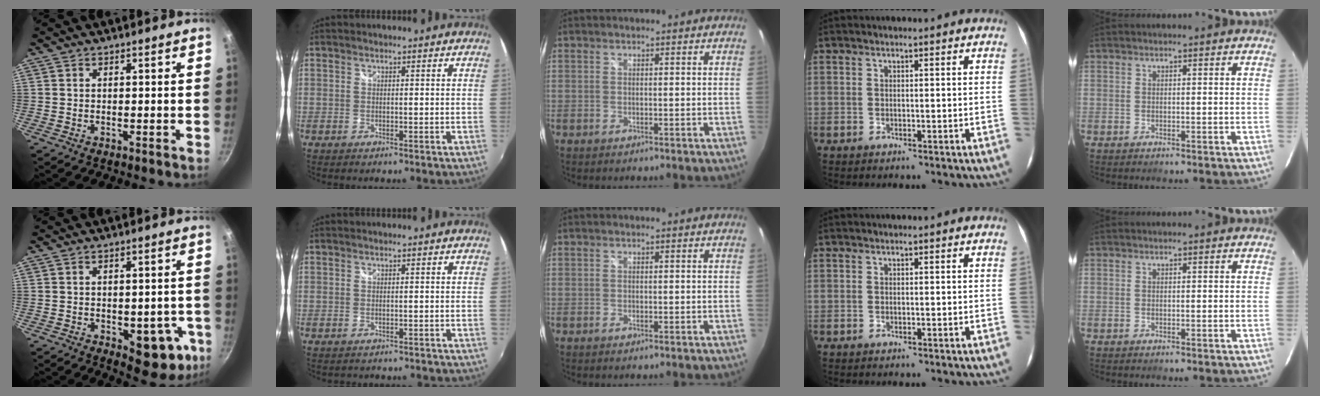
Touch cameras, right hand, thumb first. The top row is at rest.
{"thumb": {"total": 11.0, "force": [-3.1, 5.8, 8.8], "torque": [-0.060, 0.007, -0.030]}, "index": {"total": 4.6, "force": [-4.2, 1.1, 1.4], "torque": [-0.033, -0.020, -0.054]}}